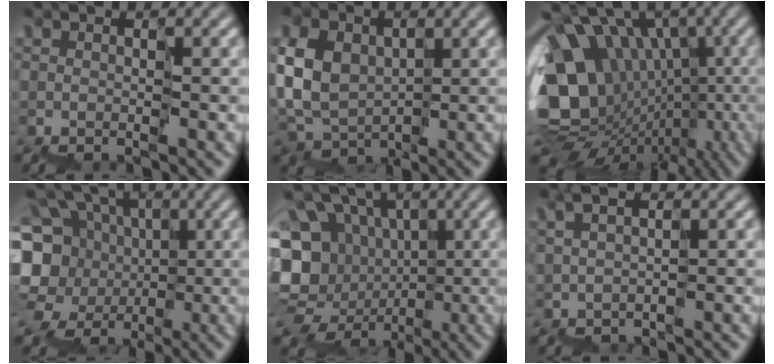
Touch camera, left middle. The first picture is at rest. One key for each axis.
{"total": 4.2, "fx": 0.7, "fy": 3.4, "fz": 2.3, "tx": -0.060, "ty": 0.014, "tz": 0.004}
{"total": 14.2, "fx": 0.0, "fy": 11.4, "fz": 8.4, "tx": -0.162, "ty": 0.010, "tz": 0.026}
{"total": 6.8, "fx": -1.0, "fy": 6.0, "fz": 3.1, "tx": -0.072, "ty": 0.023, "tz": -0.036}
{"total": 11.2, "fx": -0.9, "fy": 10.3, "fz": 4.2, "tx": -0.091, "ty": 0.025, "tz": -0.032}
{"total": 0.5, "fx": 0.4, "fy": -0.3, "fz": 0.2, "tx": -0.009, "ty": 0.005, "tz": 0.007}